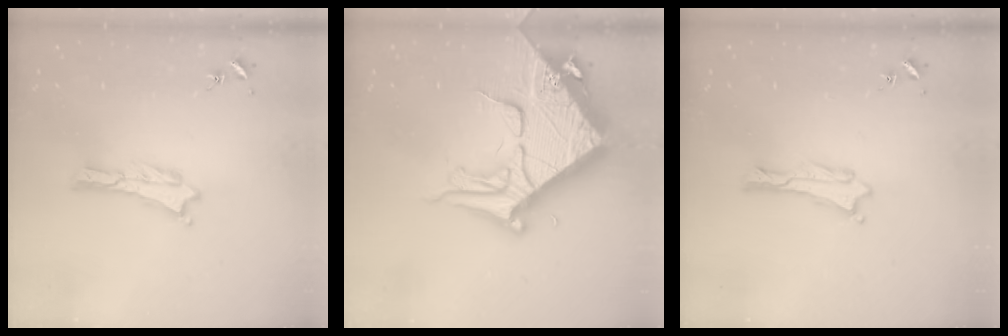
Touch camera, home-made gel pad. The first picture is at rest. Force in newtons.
{"total": 15.4, "press": 15.3, "slide": 1.7}
{"total": 0.0}